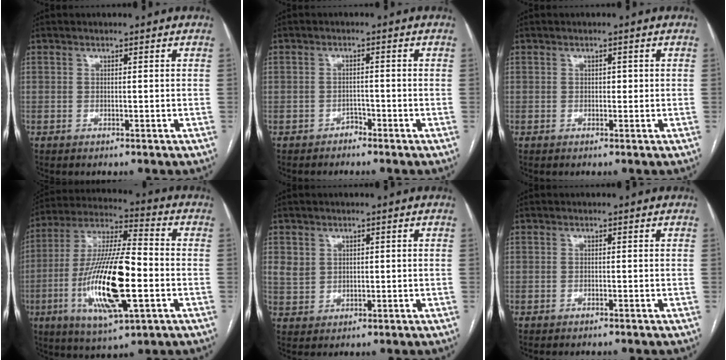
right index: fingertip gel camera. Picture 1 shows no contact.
{"total": 1.5, "force": [-1.2, 0.8, 0.1], "torque": [0.003, 0.005, -0.023]}
{"total": 1.0, "force": [0.1, 0.7, 0.7], "torque": [-0.007, 0.004, 0.000]}
{"total": 19.6, "force": [-4.5, 3.9, 18.6], "torque": [-0.377, -0.010, -0.077]}
{"total": 3.7, "force": [1.5, 3.2, 1.1], "torque": [-0.021, 0.005, 0.035]}
{"total": 0.0}